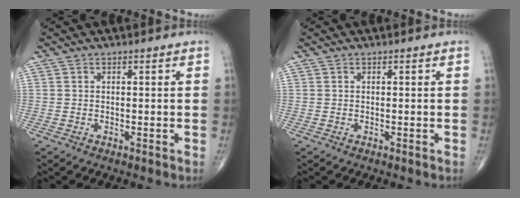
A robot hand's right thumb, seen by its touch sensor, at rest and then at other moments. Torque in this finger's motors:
{"motor_torque": [-0.03, -0.03, 0.03, 0.06, 0.00]}